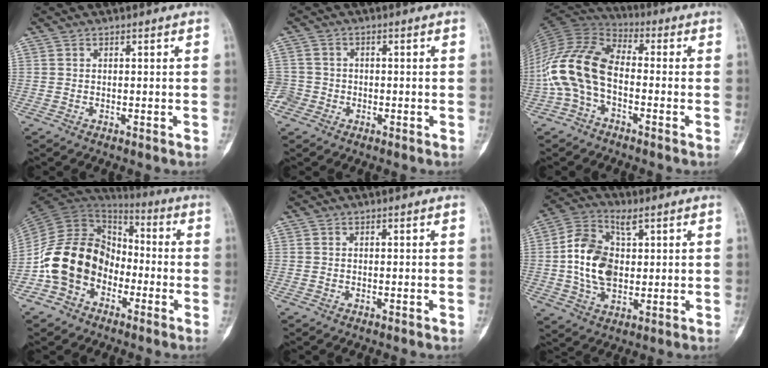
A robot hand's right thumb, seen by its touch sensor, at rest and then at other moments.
{"total": 3.6, "force": [-1.3, 3.4, 0.1], "torque": [0.015, 0.014, -0.029]}
{"total": 13.7, "force": [-2.9, 8.1, 10.6], "torque": [-0.221, 0.045, -0.068]}
{"total": 16.5, "force": [-5.5, 12.7, 9.0], "torque": [-0.151, 0.069, -0.112]}
{"total": 0.0}
{"total": 12.6, "force": [1.6, 8.1, 9.4], "torque": [-0.176, 0.010, 0.027]}